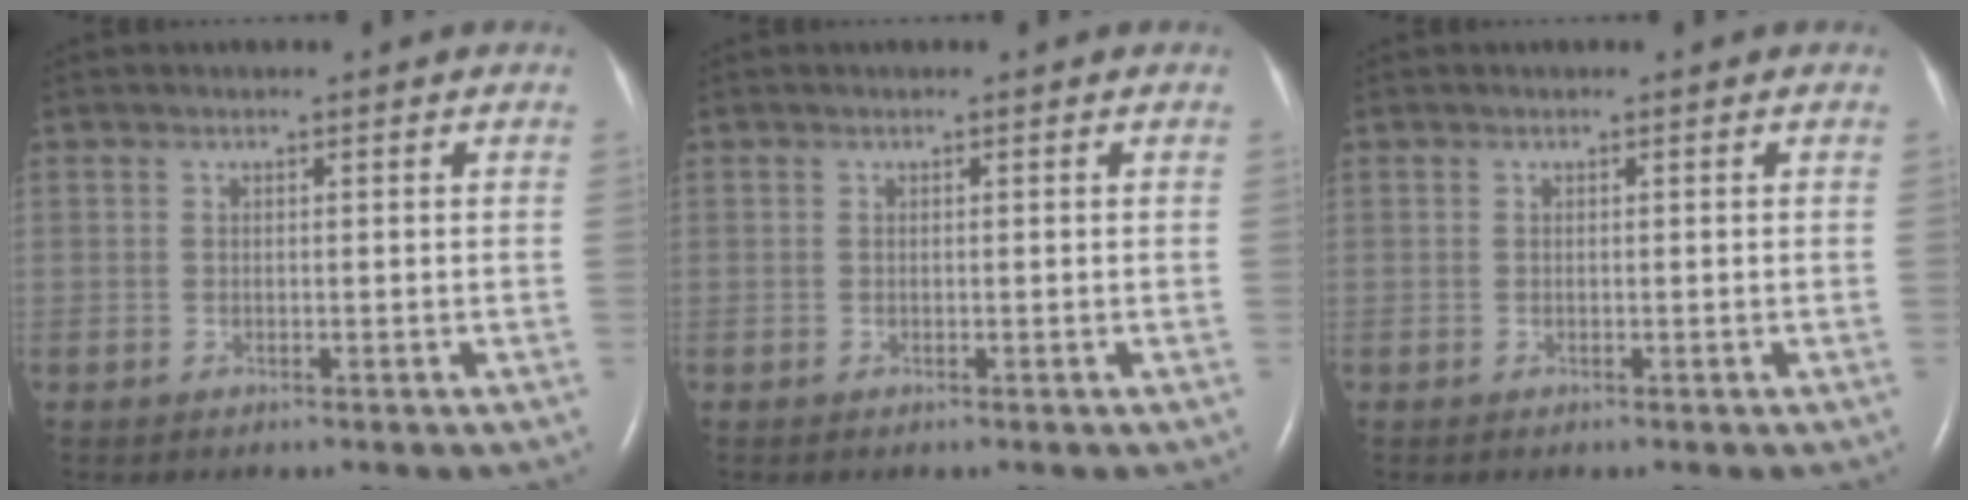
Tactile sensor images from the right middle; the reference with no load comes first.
{"total": 0.0}
{"total": 0.0}